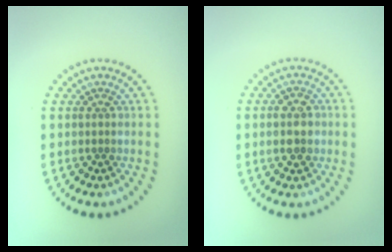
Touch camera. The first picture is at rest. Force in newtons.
{"total": 2.5, "press": 2.4, "slide": 0.4}